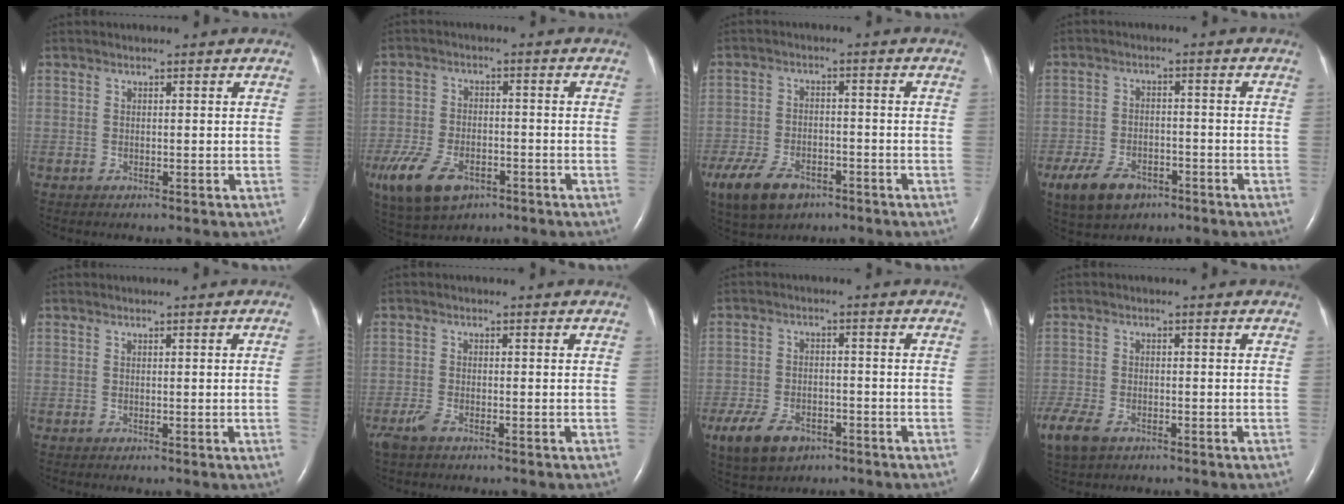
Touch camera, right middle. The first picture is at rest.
{"total": 13.3, "force": [-7.3, 7.5, 8.2], "torque": [-0.195, -0.010, -0.120]}
{"total": 11.9, "force": [-7.2, 7.0, 6.4], "torque": [-0.154, -0.009, -0.119]}
{"total": 8.1, "force": [-5.0, 4.8, 4.4], "torque": [-0.089, -0.004, -0.080]}
{"total": 0.7, "force": [-0.1, -0.3, 0.6], "torque": [-0.008, 0.002, -0.001]}
{"total": 4.6, "force": [-3.2, 1.4, 3.0], "torque": [-0.078, -0.010, -0.063]}
{"total": 9.0, "force": [-5.4, 5.3, 4.8], "torque": [-0.100, -0.004, -0.088]}
{"total": 9.7, "force": [-6.0, 5.7, 5.2], "torque": [-0.140, -0.015, -0.101]}